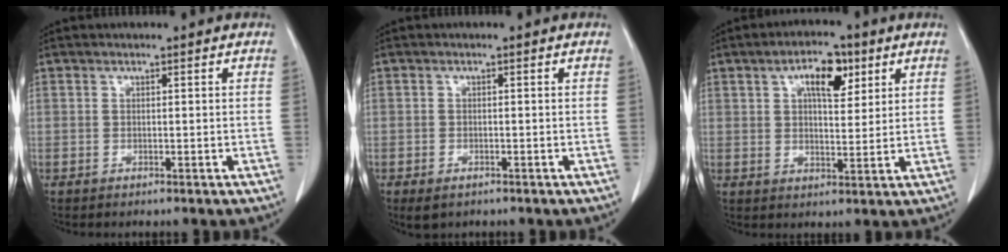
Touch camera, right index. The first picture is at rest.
{"total": 3.7, "force": [-2.2, 2.2, 2.1], "torque": [-0.039, -0.006, -0.029]}
{"total": 7.9, "force": [3.5, 3.5, 6.2], "torque": [-0.104, 0.014, 0.059]}